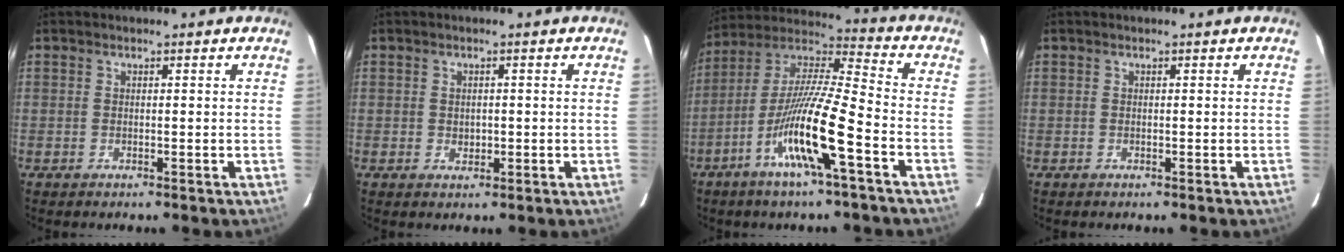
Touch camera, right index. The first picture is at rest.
{"total": 1.5, "force": [-0.1, 1.4, 0.7], "torque": [-0.009, 0.001, 0.001]}
{"total": 15.5, "force": [-7.1, 1.3, 13.7], "torque": [-0.261, -0.013, -0.145]}
{"total": 0.0}